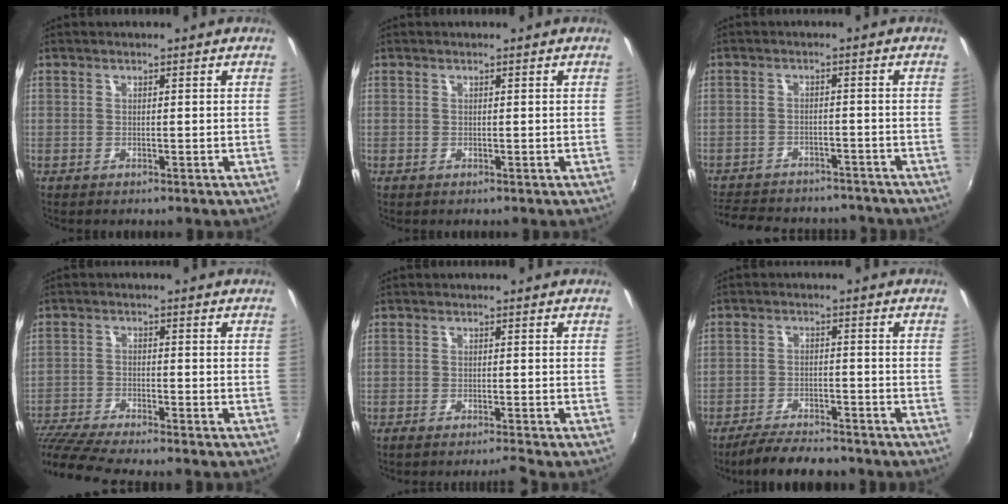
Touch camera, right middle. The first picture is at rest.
{"total": 0.0}
{"total": 17.0, "force": [-14.6, 6.2, 6.3], "torque": [-0.144, 0.004, -0.198]}
{"total": 10.1, "force": [-9.2, -0.1, 4.2], "torque": [-0.110, -0.028, -0.172]}
{"total": 2.6, "force": [-2.4, -0.6, 0.9], "torque": [-0.026, -0.003, -0.045]}
{"total": 8.4, "force": [-7.4, 1.9, 3.4], "torque": [-0.086, -0.010, -0.119]}